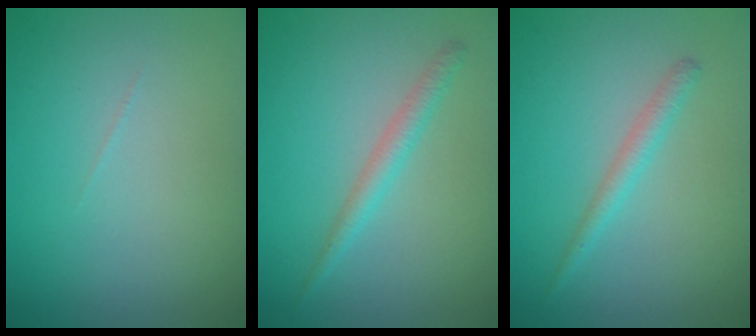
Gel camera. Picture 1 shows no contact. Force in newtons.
{"total": 1.7, "press": 1.7, "slide": 0.1}
{"total": 1.5, "press": 1.5, "slide": 0.1}